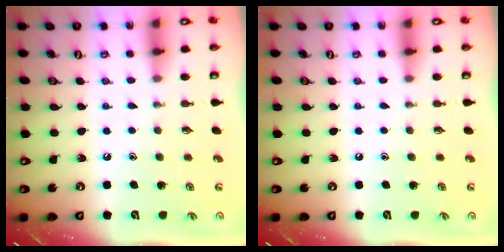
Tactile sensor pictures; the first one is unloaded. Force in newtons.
{"total": 0.0}